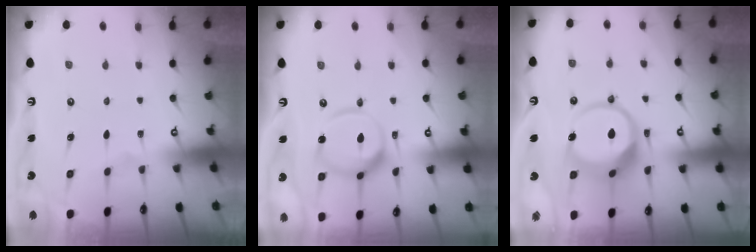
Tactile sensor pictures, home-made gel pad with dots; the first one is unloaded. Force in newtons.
{"total": 15.2, "press": 15.1, "slide": 1.5}
{"total": 11.0, "press": 10.9, "slide": 1.4}